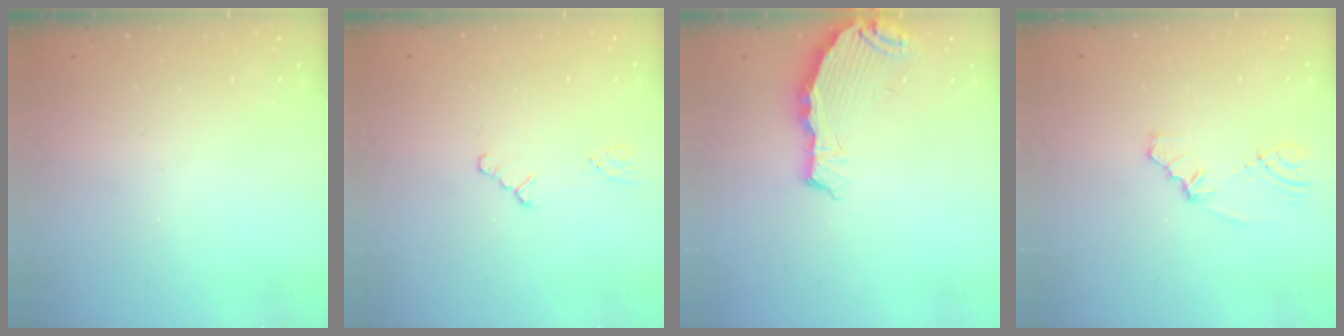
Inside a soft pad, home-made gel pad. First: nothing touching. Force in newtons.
{"total": 0.9, "press": 0.8, "slide": 0.2}
{"total": 6.8, "press": 6.0, "slide": 3.3}
{"total": 4.2, "press": 2.1, "slide": 3.6}